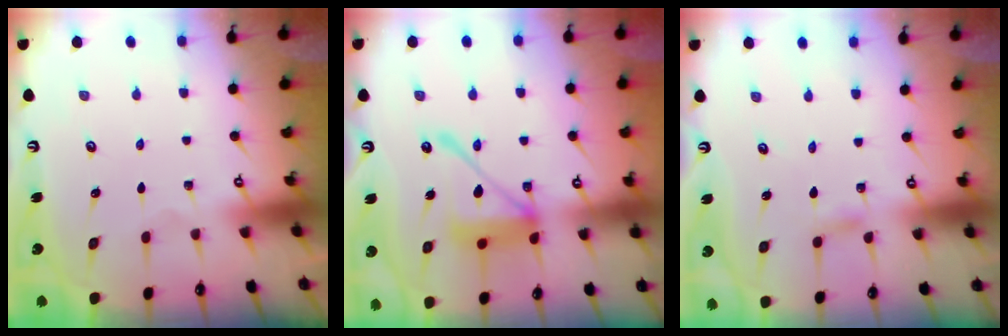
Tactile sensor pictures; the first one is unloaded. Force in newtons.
{"total": 16.0, "press": 16.0, "slide": 1.6}
{"total": 2.1, "press": 2.1, "slide": 0.2}